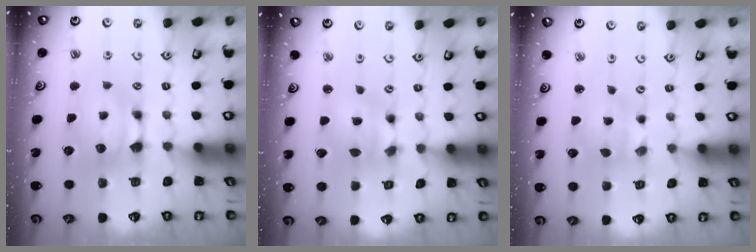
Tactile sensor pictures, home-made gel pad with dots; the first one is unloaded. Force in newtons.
{"total": 2.9, "press": 2.4, "slide": 1.6}
{"total": 2.0, "press": 1.7, "slide": 1.0}